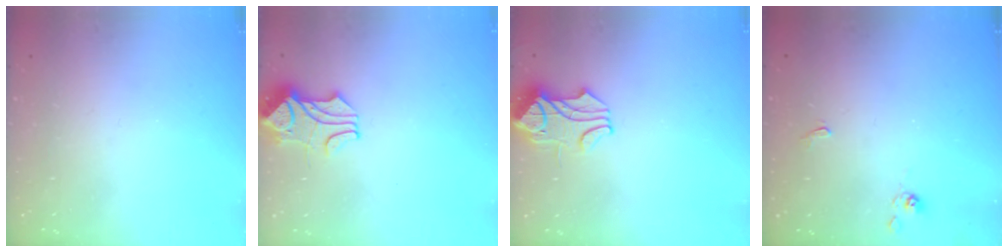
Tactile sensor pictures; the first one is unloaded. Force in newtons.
{"total": 1.7, "press": 1.3, "slide": 1.1}
{"total": 1.5, "press": 1.1, "slide": 1.0}
{"total": 2.6, "press": 2.6, "slide": 0.4}